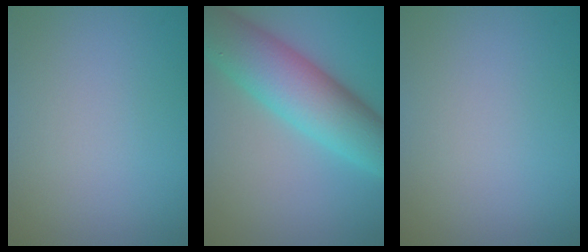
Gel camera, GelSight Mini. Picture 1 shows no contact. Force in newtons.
{"total": 9.6, "press": 9.5, "slide": 0.4}
{"total": 0.0}